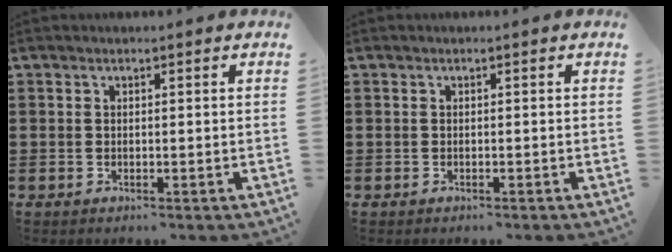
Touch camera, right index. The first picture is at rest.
{"total": 0.0}